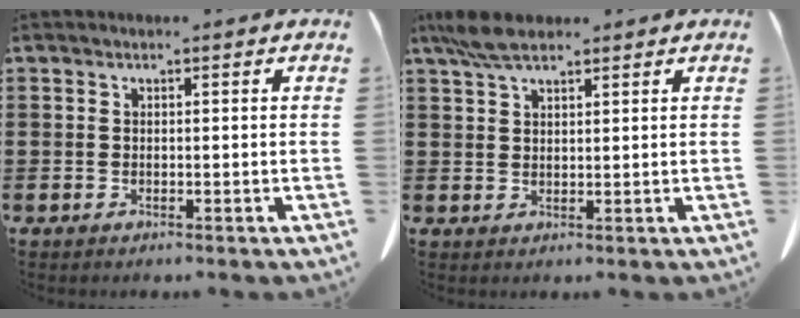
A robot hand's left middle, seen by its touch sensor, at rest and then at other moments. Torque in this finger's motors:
{"motor_torque": [1.00, 0.81, 0.27, 0.10]}